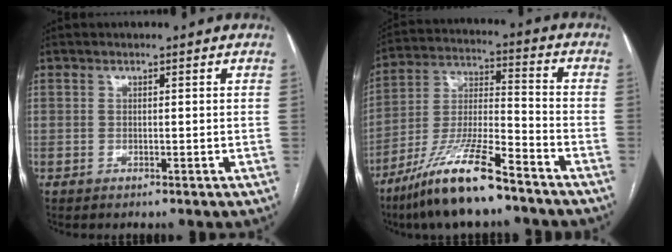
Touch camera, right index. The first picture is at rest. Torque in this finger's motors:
{"motor_torque": [1.12, -1.02, 0.76, 0.19]}